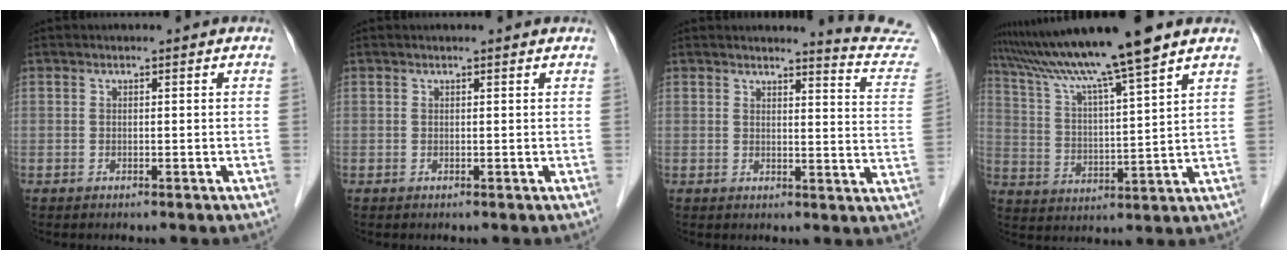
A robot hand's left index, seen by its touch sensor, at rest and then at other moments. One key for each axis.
{"total": 1.1, "fx": 1.1, "fy": 0.0, "fz": 0.3, "tx": -0.013, "ty": 0.006, "tz": 0.012}
{"total": 9.6, "fx": 9.5, "fy": -1.0, "fz": 0.3, "tx": -0.006, "ty": -0.092, "tz": 0.085}
{"total": 15.3, "fx": 12.3, "fy": -1.5, "fz": 9.0, "tx": -0.164, "ty": 0.012, "tz": 0.209}